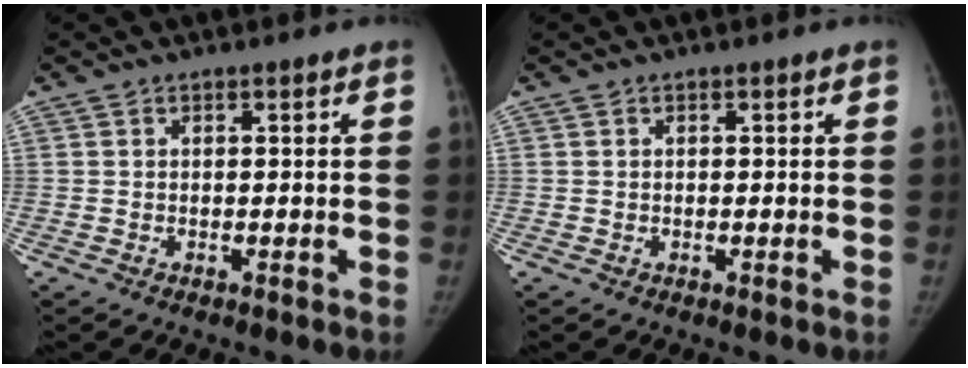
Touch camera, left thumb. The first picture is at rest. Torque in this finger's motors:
{"motor_torque": [-0.07, -0.21, 0.16, -0.04, -0.01]}